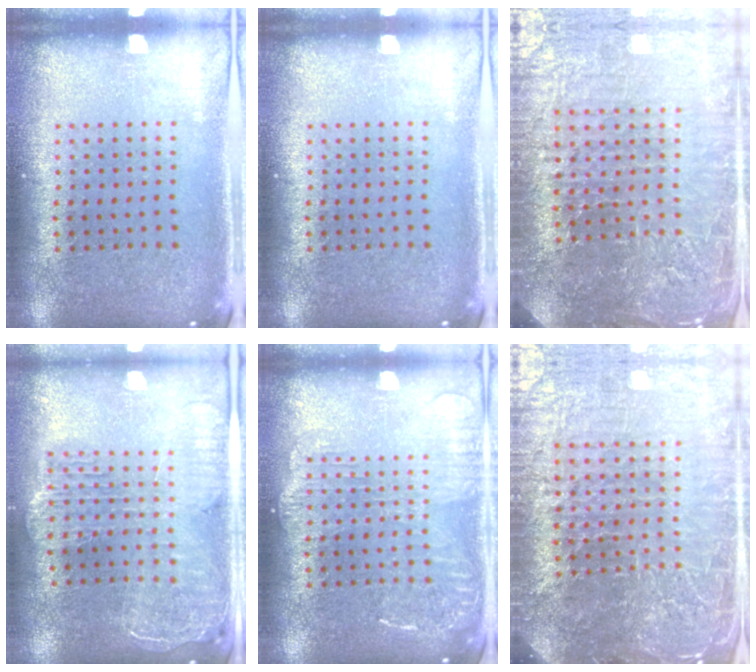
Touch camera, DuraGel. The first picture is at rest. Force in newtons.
{"total": 0.0}
{"total": 6.0, "press": 5.3, "slide": 2.8}
{"total": 2.3, "press": 2.0, "slide": 1.1}
{"total": 2.2, "press": 2.2, "slide": 0.3}
{"total": 6.6, "press": 5.9, "slide": 3.1}